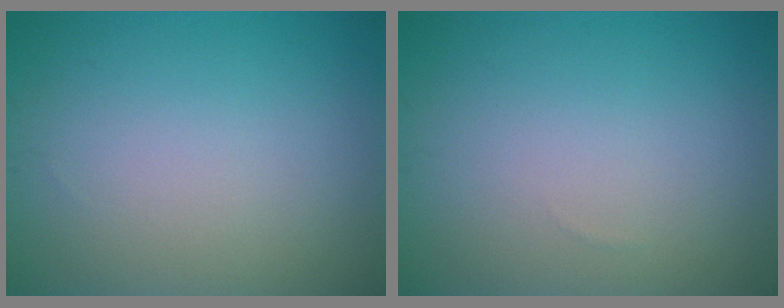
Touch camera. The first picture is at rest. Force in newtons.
{"total": 0.0}